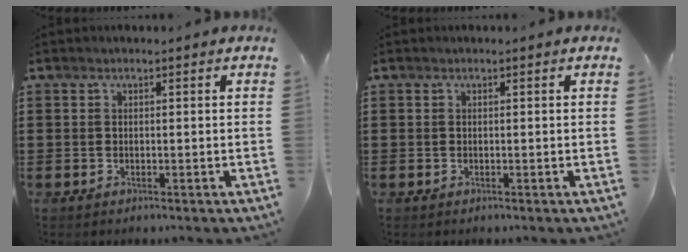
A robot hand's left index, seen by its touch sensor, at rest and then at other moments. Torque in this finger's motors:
{"motor_torque": [-0.06, 0.07, 0.00, 0.00]}